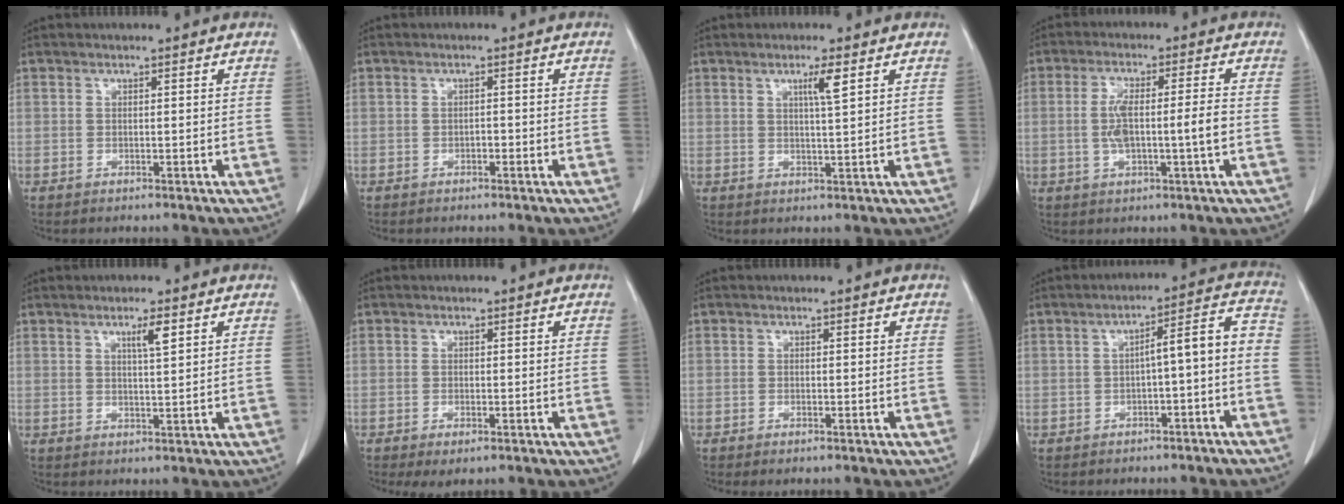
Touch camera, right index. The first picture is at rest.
{"total": 0.7, "force": [-0.4, 0.3, 0.4], "torque": [-0.008, 0.002, -0.007]}
{"total": 3.2, "force": [1.5, -0.3, 2.8], "torque": [-0.052, -0.005, 0.027]}
{"total": 7.3, "force": [-0.8, 0.6, 7.2], "torque": [-0.140, 0.008, -0.013]}
{"total": 2.8, "force": [1.4, 0.1, 2.4], "torque": [-0.045, -0.003, 0.024]}
{"total": 2.5, "force": [-1.4, 0.8, 1.9], "torque": [-0.028, -0.003, -0.017]}
{"total": 0.9, "force": [-0.7, 0.1, 0.5], "torque": [-0.012, -0.002, -0.009]}
{"total": 7.1, "force": [-2.3, 1.2, 6.6], "torque": [-0.085, 0.035, -0.032]}